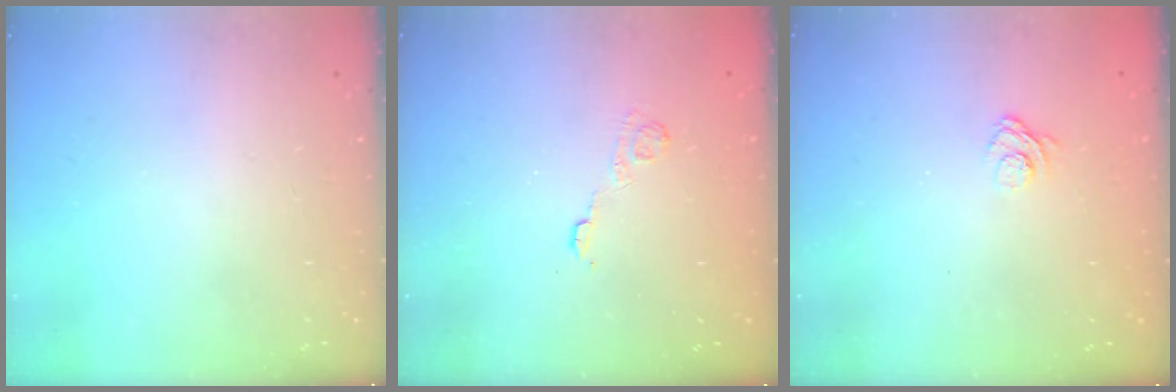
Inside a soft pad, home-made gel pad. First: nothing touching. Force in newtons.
{"total": 3.7, "press": 3.4, "slide": 1.4}
{"total": 3.2, "press": 2.9, "slide": 1.3}